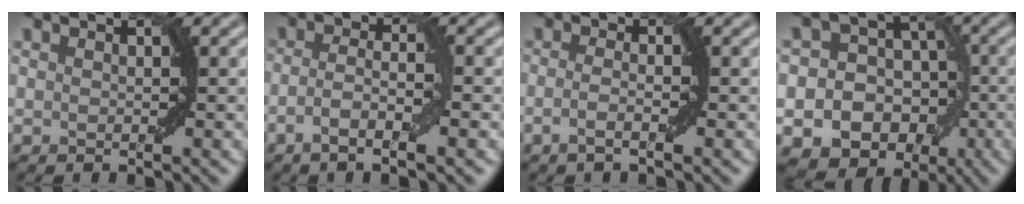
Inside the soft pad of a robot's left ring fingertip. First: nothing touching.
{"total": 3.5, "force": [-1.5, 0.6, 3.1], "torque": [-0.058, 0.004, -0.033]}
{"total": 1.9, "force": [-0.6, 0.4, 1.7], "torque": [-0.033, -0.001, -0.017]}
{"total": 15.8, "force": [-5.1, 14.0, 5.2], "torque": [-0.096, -0.017, -0.089]}